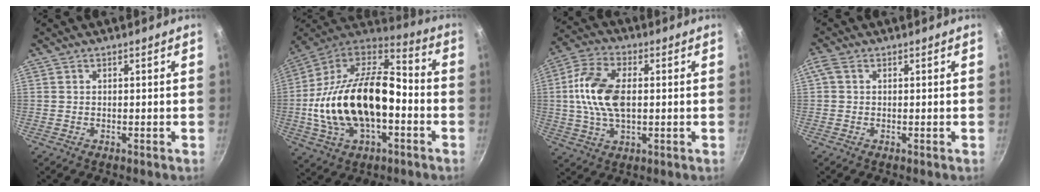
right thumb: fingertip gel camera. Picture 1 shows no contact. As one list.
[{"total": 27.1, "force": [-3.9, 15.5, 21.9], "torque": [-0.401, 0.049, -0.073]}, {"total": 12.9, "force": [0.8, 7.4, 10.6], "torque": [-0.203, 0.018, 0.009]}, {"total": 2.2, "force": [0.5, 1.5, 1.4], "torque": [-0.036, 0.010, 0.007]}]